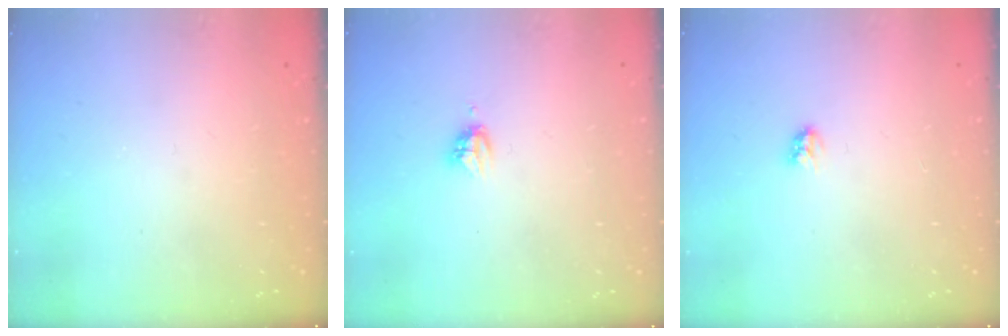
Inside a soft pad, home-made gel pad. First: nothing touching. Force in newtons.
{"total": 3.7, "press": 3.7, "slide": 0.5}
{"total": 3.0, "press": 3.0, "slide": 0.3}